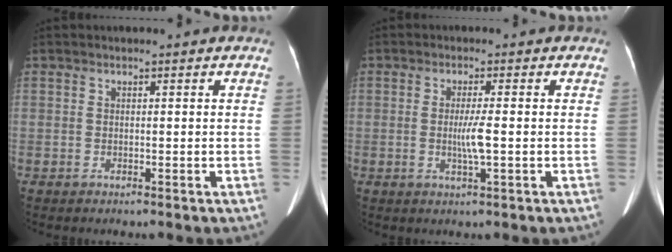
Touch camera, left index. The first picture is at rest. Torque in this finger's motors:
{"motor_torque": [0.08, -0.05, 0.08, 0.01]}